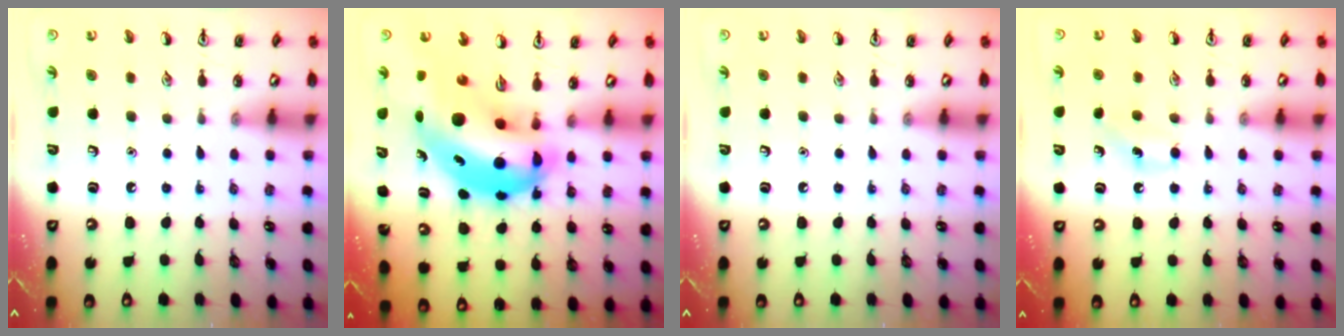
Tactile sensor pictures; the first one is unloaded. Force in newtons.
{"total": 14.6, "press": 14.1, "slide": 4.1}
{"total": 0.0}
{"total": 5.9, "press": 5.7, "slide": 1.6}